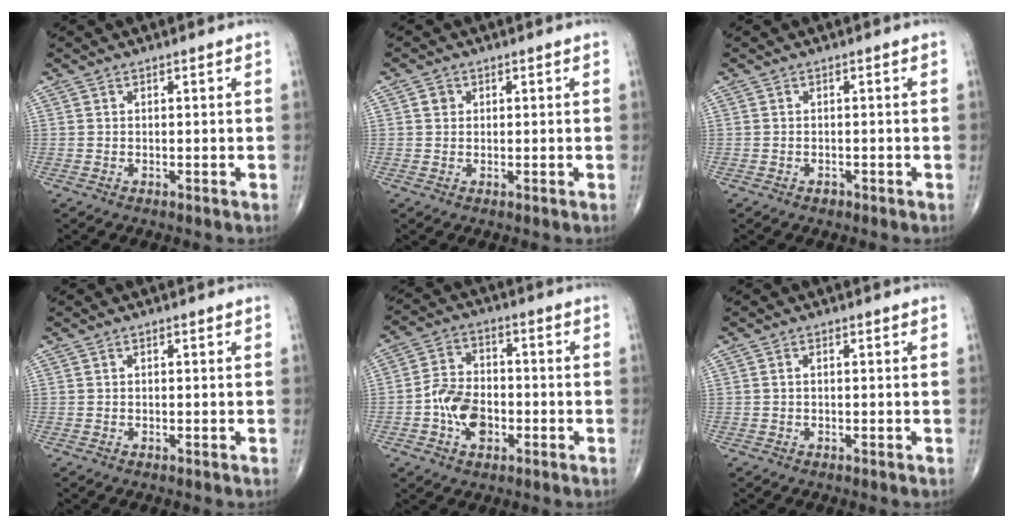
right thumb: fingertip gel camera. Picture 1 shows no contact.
{"total": 1.5, "force": [0.4, 1.4, 0.5], "torque": [-0.003, 0.001, 0.003]}
{"total": 0.8, "force": [-0.5, 0.6, 0.3], "torque": [-0.004, 0.002, -0.009]}
{"total": 0.0}
{"total": 10.5, "force": [-3.1, 7.2, 7.0], "torque": [-0.103, 0.029, -0.062]}
{"total": 0.8, "force": [0.0, 0.5, 0.6], "torque": [-0.012, 0.001, -0.002]}